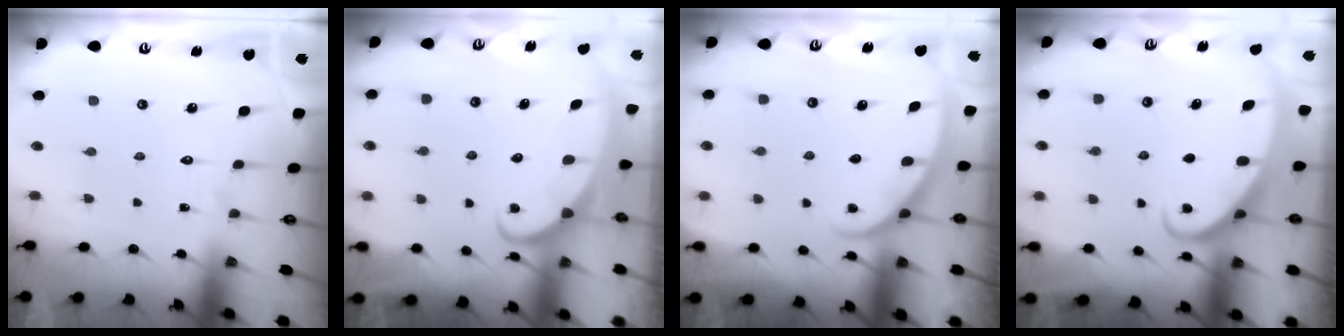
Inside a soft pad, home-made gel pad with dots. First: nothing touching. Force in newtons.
{"total": 2.4, "press": 2.4, "slide": 0.3}
{"total": 2.4, "press": 2.4, "slide": 0.4}
{"total": 2.5, "press": 2.5, "slide": 0.4}